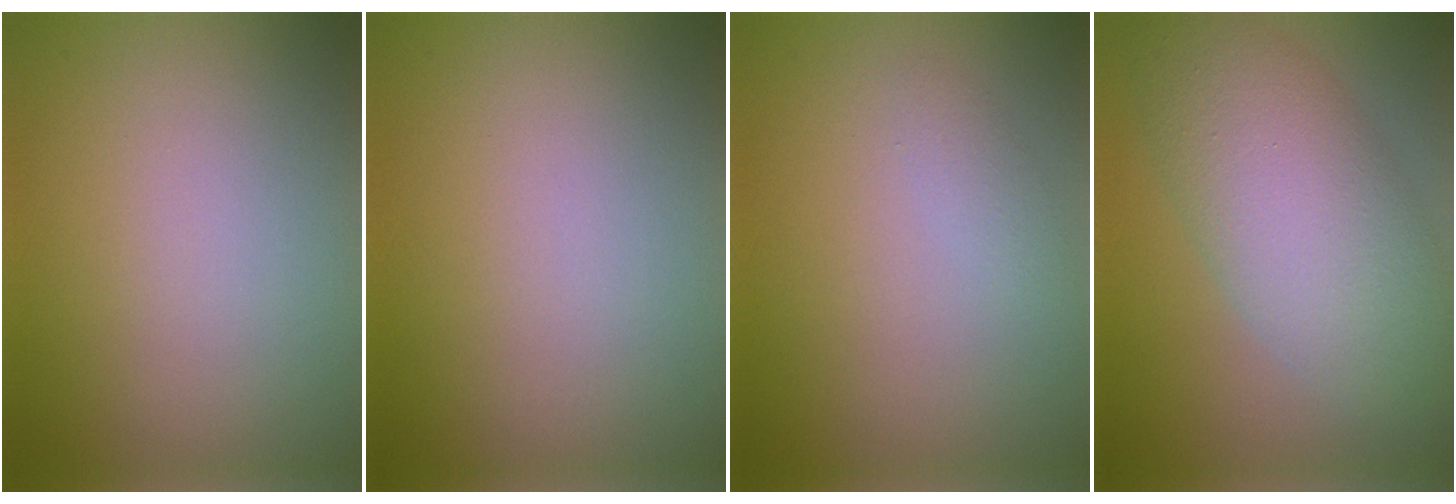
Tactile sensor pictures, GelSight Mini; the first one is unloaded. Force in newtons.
{"total": 0.0}
{"total": 0.9, "press": 0.9, "slide": 0.1}
{"total": 8.5, "press": 8.5, "slide": 0.4}